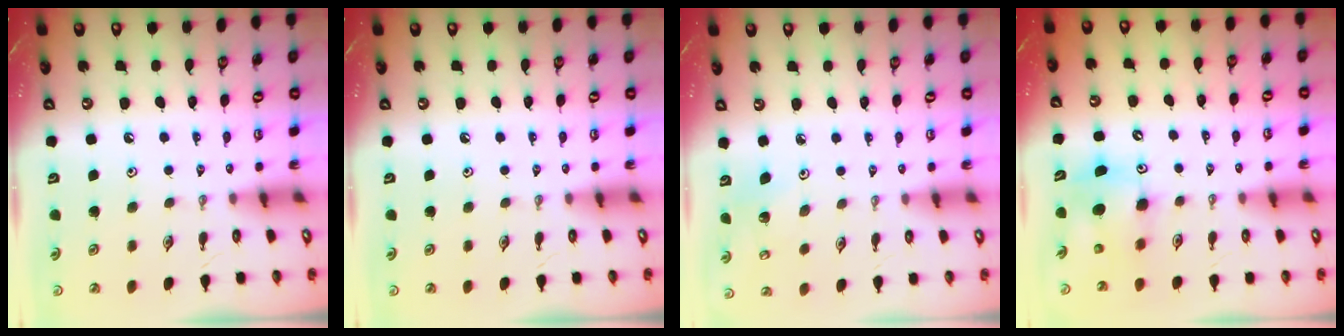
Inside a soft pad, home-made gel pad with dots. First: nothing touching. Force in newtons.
{"total": 0.0}
{"total": 3.5, "press": 3.3, "slide": 1.1}
{"total": 8.8, "press": 8.5, "slide": 2.3}